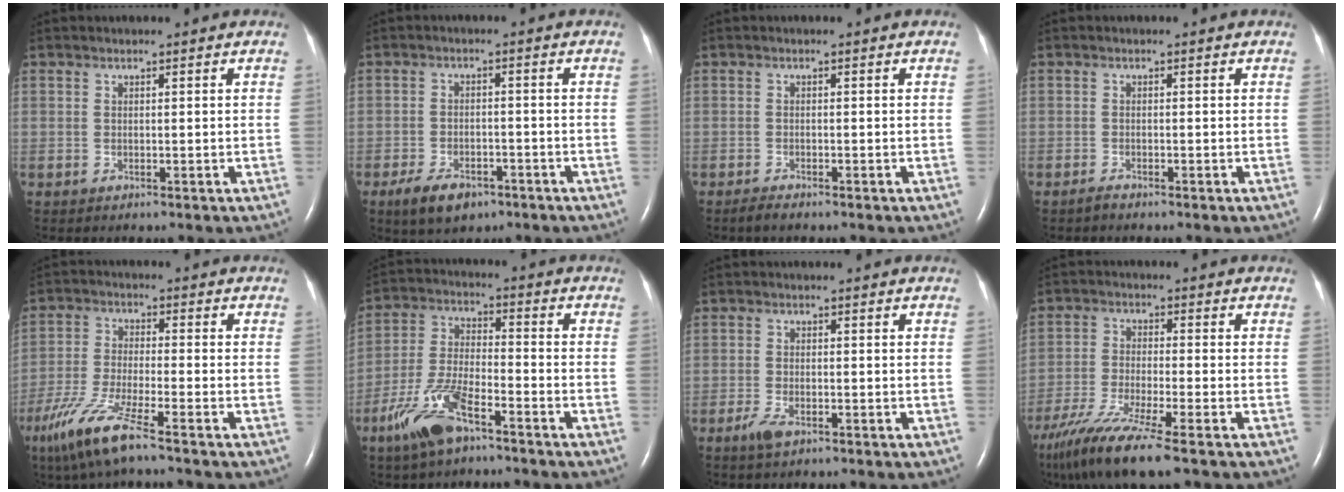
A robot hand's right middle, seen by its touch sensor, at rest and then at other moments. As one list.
[{"total": 6.2, "force": [-4.0, 3.2, 3.5], "torque": [-0.071, -0.002, -0.063]}, {"total": 1.3, "force": [-1.2, 0.1, 0.5], "torque": [-0.021, -0.004, -0.022]}, {"total": 0.8, "force": [-0.8, 0.0, 0.2], "torque": [-0.011, -0.002, -0.015]}, {"total": 9.2, "force": [-6.2, 0.3, 6.8], "torque": [-0.152, -0.028, -0.126]}, {"total": 10.4, "force": [-6.8, 2.9, 7.4], "torque": [-0.169, -0.007, -0.132]}, {"total": 2.7, "force": [-1.7, 0.9, 1.9], "torque": [-0.048, -0.003, -0.033]}, {"total": 12.6, "force": [-9.2, 0.1, 8.6], "torque": [-0.169, -0.042, -0.163]}]